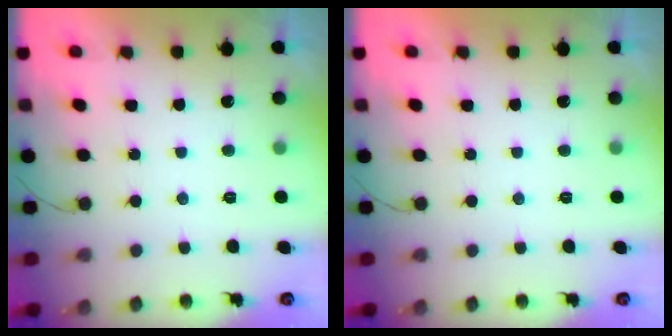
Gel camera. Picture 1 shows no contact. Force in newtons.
{"total": 0.0}